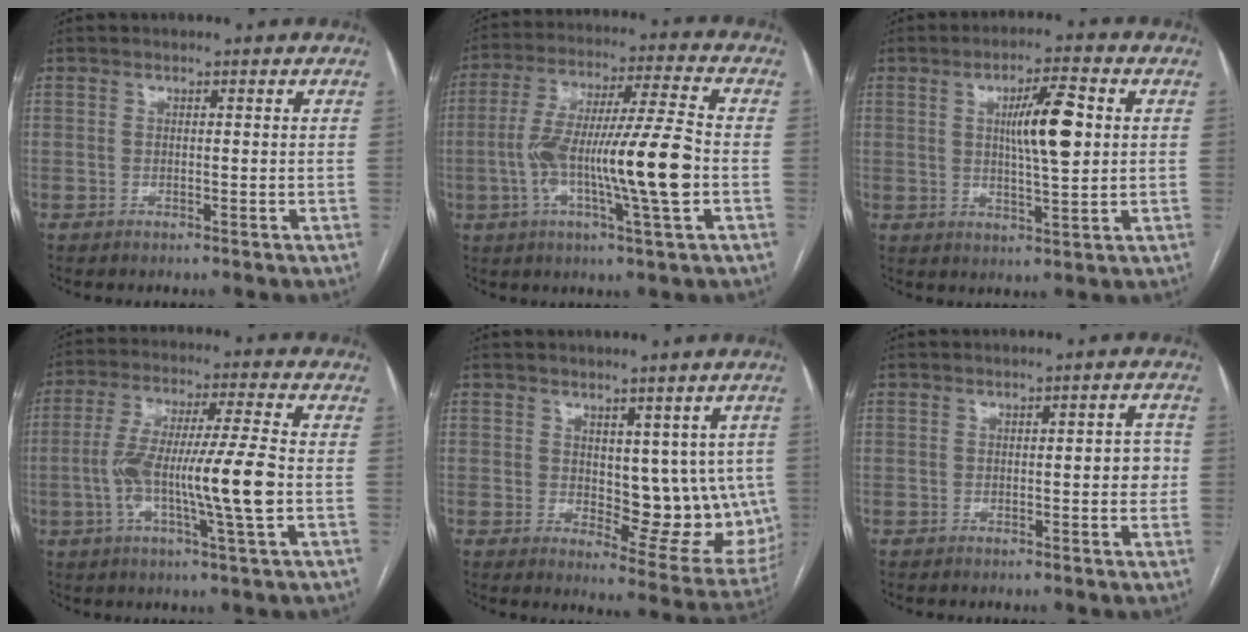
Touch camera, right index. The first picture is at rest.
{"total": 16.1, "force": [-2.9, 0.5, 15.8], "torque": [-0.285, 0.004, -0.055]}
{"total": 8.5, "force": [1.6, 1.2, 8.2], "torque": [-0.138, 0.006, 0.029]}
{"total": 13.7, "force": [-2.3, 0.2, 13.5], "torque": [-0.250, 0.004, -0.046]}
{"total": 11.7, "force": [1.4, 6.0, 9.9], "torque": [-0.101, -0.005, 0.033]}
{"total": 3.1, "force": [-0.2, 1.0, 2.9], "torque": [-0.028, 0.005, -0.005]}